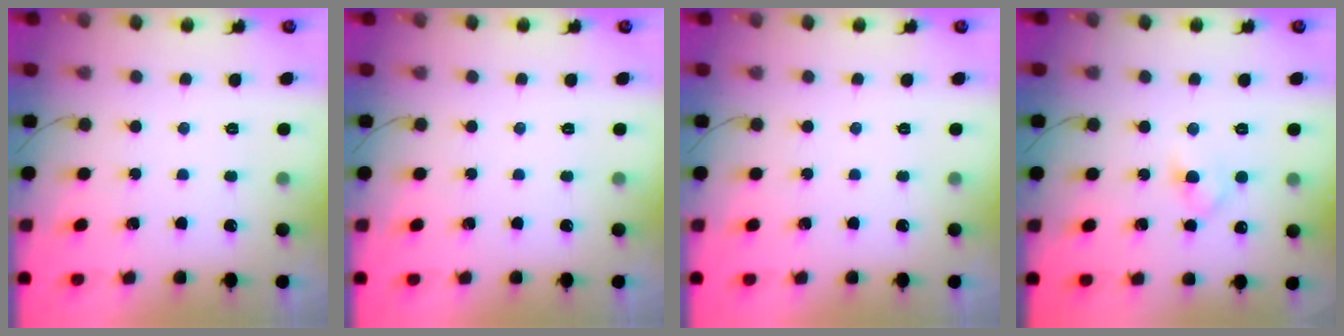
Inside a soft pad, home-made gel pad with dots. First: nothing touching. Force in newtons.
{"total": 0.0}
{"total": 0.0}
{"total": 3.5, "press": 3.2, "slide": 1.3}